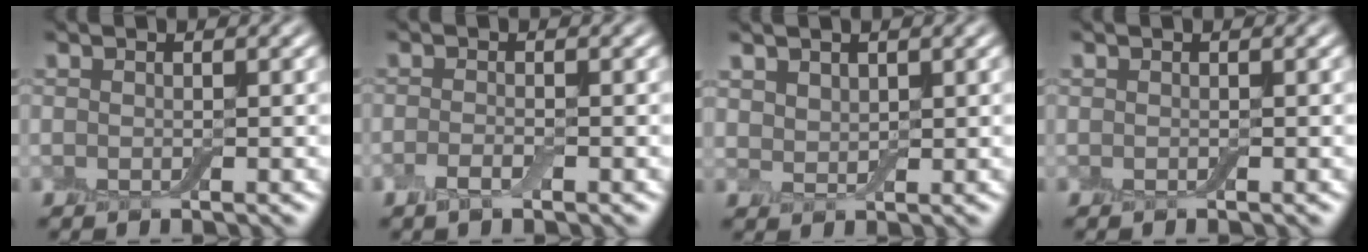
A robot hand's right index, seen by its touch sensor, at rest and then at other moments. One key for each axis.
{"total": 1.1, "fx": -0.6, "fy": 0.4, "fz": 0.9, "tx": -0.023, "ty": 0.002, "tz": -0.014}
{"total": 1.4, "fx": 1.2, "fy": 0.8, "fz": 0.2, "tx": -0.005, "ty": 0.002, "tz": 0.024}
{"total": 0.0}